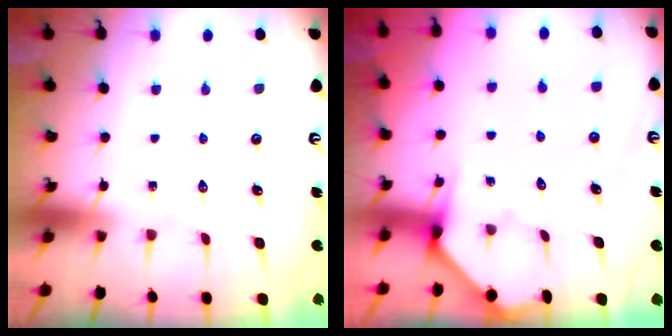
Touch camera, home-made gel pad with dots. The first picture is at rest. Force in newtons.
{"total": 2.0, "press": 2.0, "slide": 0.2}